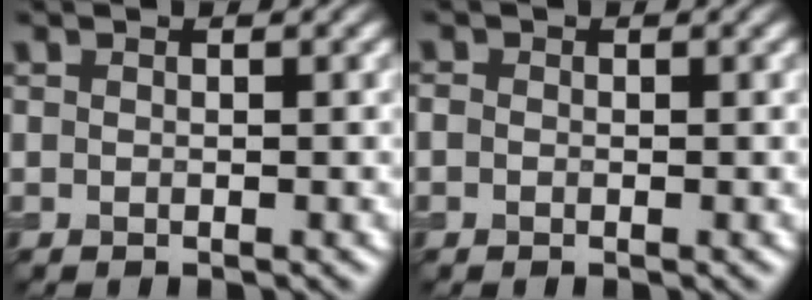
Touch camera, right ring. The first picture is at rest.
{"total": 0.6, "force": [-0.2, 0.5, 0.2], "torque": [-0.003, -0.003, -0.005]}